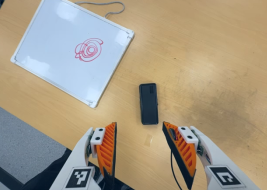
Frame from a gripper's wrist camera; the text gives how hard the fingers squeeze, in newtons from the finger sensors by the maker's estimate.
{"total": 0.0}